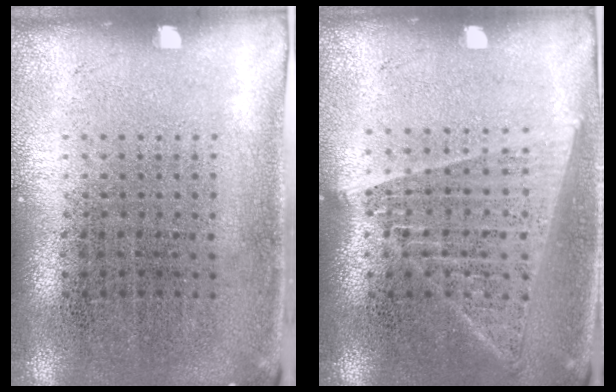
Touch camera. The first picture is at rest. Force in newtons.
{"total": 1.4, "press": 1.3, "slide": 0.5}